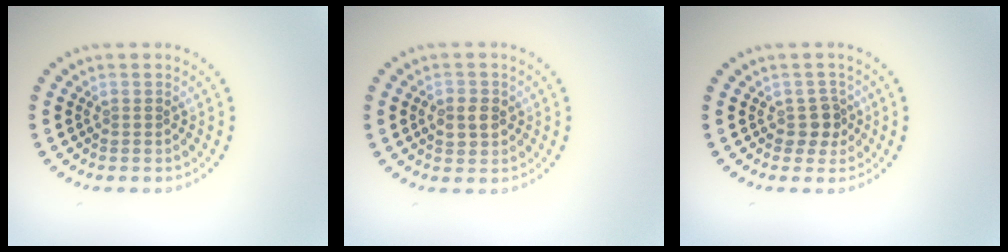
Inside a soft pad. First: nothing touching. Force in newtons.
{"total": 2.2, "press": 2.2, "slide": 0.3}
{"total": 1.8, "press": 1.4, "slide": 1.1}